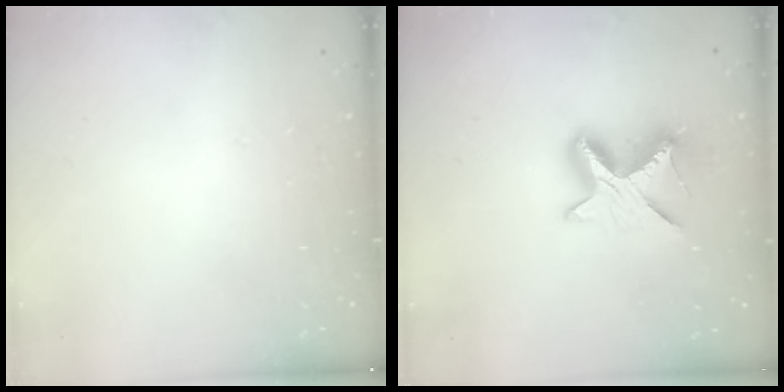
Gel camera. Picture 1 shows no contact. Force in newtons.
{"total": 8.9, "press": 8.9, "slide": 0.6}